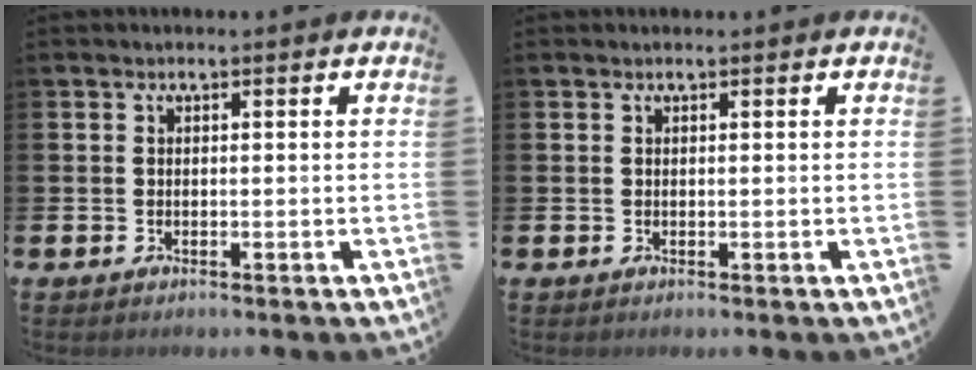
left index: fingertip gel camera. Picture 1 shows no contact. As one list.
[{"total": 0.0}]